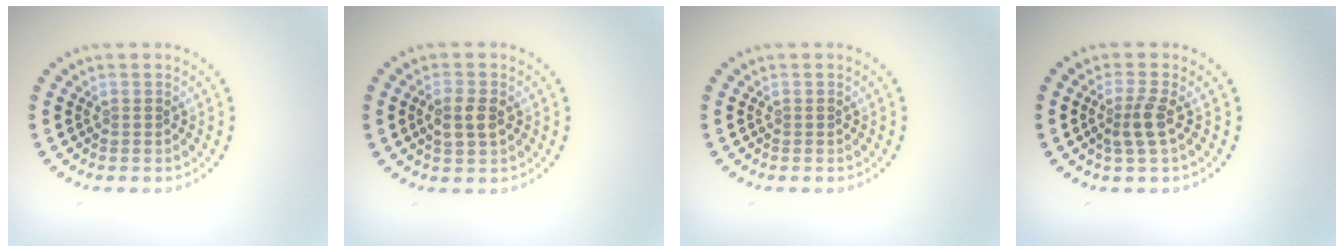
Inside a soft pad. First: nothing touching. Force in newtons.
{"total": 2.1, "press": 2.1, "slide": 0.2}
{"total": 0.0}
{"total": 2.1, "press": 1.8, "slide": 1.2}